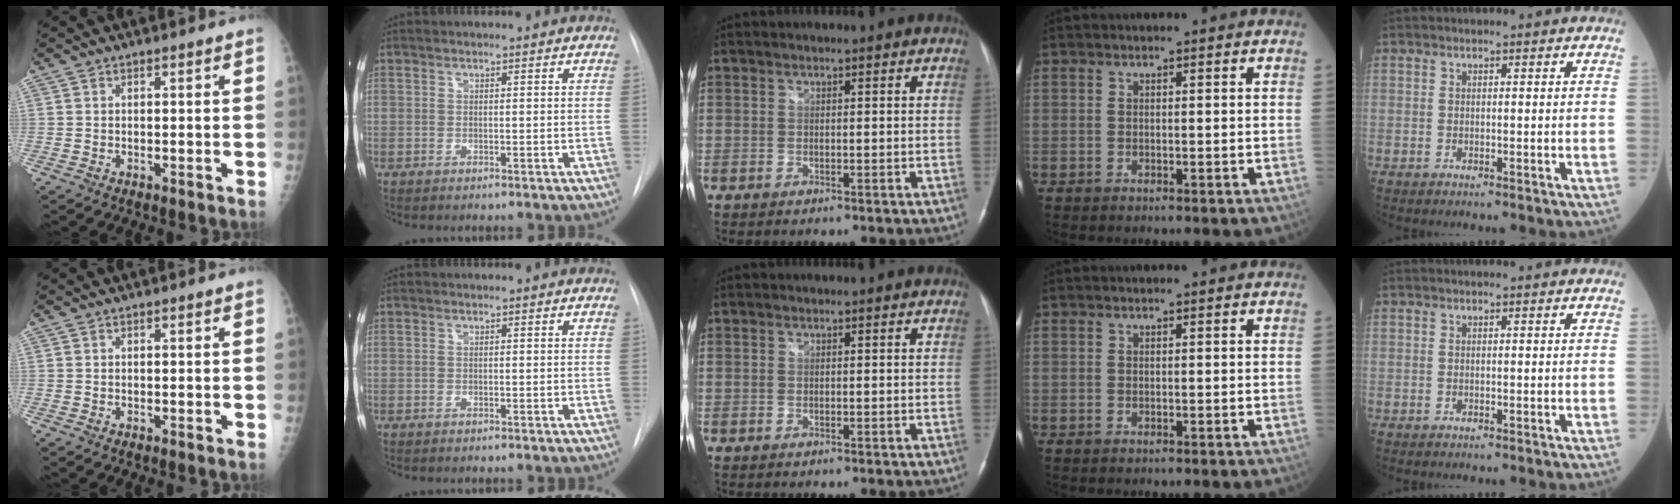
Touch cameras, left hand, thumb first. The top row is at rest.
{}